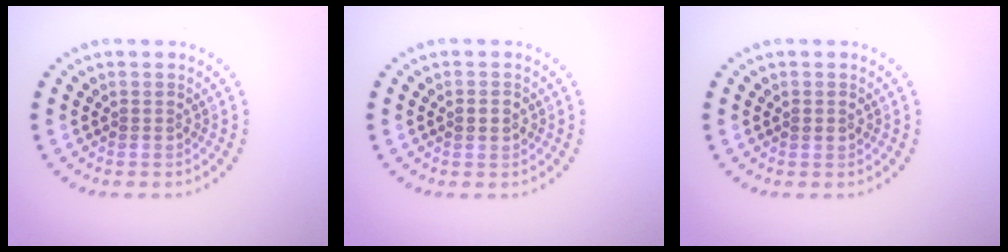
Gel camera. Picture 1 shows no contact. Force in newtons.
{"total": 1.9, "press": 1.9, "slide": 0.2}
{"total": 1.0, "press": 1.0, "slide": 0.0}